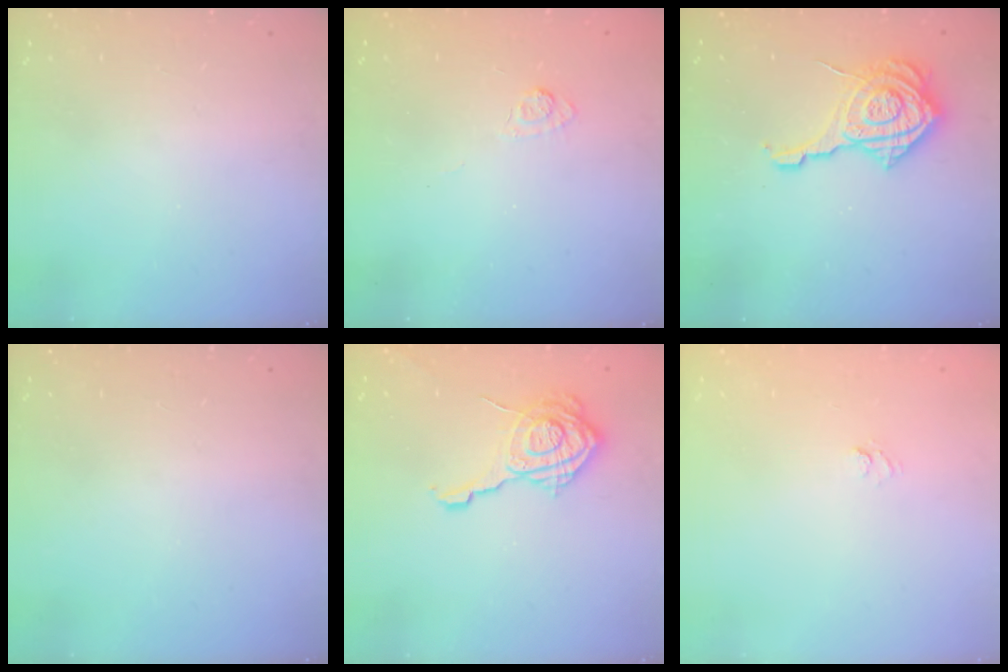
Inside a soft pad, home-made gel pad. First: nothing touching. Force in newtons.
{"total": 3.3, "press": 3.0, "slide": 1.4}
{"total": 13.9, "press": 13.8, "slide": 1.7}
{"total": 0.0}
{"total": 16.1, "press": 16.1, "slide": 0.5}
{"total": 3.6, "press": 3.4, "slide": 1.1}